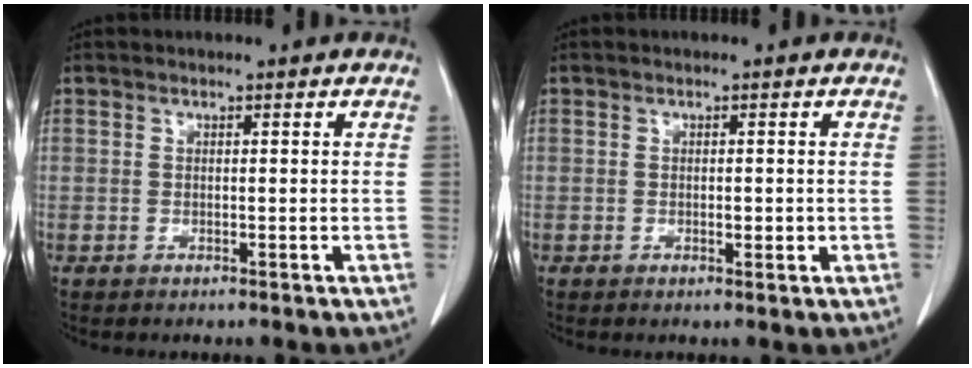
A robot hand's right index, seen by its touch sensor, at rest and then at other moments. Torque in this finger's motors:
{"motor_torque": [0.33, 0.05, 0.04, 0.00]}